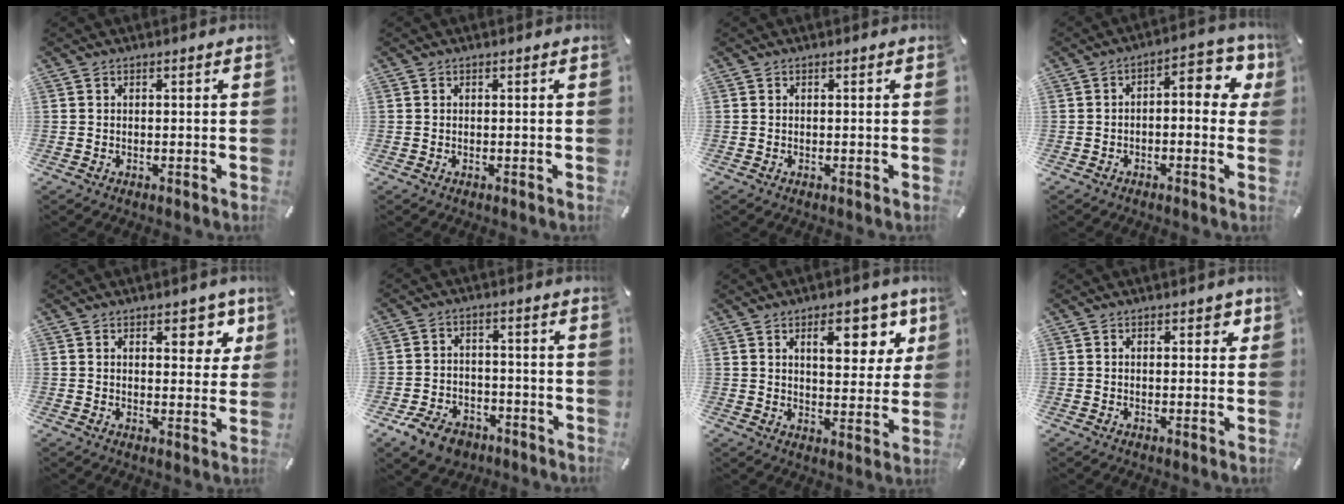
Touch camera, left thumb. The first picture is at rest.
{"total": 0.0}
{"total": 0.0}
{"total": 8.0, "force": [0.6, 3.9, 7.0], "torque": [-0.091, -0.017, 0.002]}
{"total": 6.7, "force": [3.8, 3.8, 4.0], "torque": [-0.033, -0.020, 0.059]}
{"total": 7.6, "force": [-4.9, 4.9, 3.2], "torque": [-0.068, 0.028, -0.090]}
{"total": 12.5, "force": [6.2, 6.1, 9.0], "torque": [-0.108, -0.021, 0.099]}
{"total": 2.5, "force": [1.2, 1.3, 1.8], "torque": [-0.022, 0.000, 0.016]}